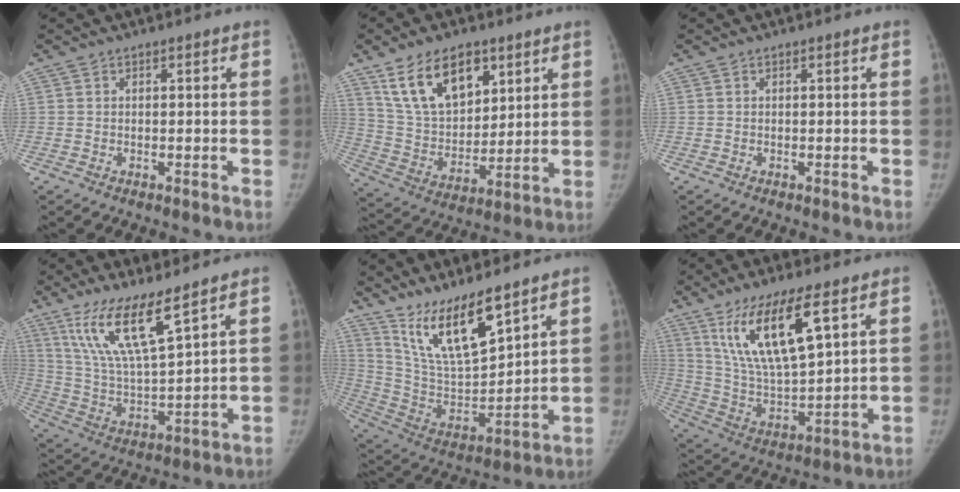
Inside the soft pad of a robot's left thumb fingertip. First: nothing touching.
{"total": 16.2, "force": [9.0, 9.3, 9.8], "torque": [-0.135, -0.039, 0.179]}
{"total": 0.0}
{"total": 13.8, "force": [9.0, 2.4, 10.3], "torque": [-0.195, -0.052, 0.190]}
{"total": 15.4, "force": [11.1, 4.0, 9.9], "torque": [-0.156, -0.066, 0.225]}
{"total": 17.4, "force": [8.8, 5.2, 14.1], "torque": [-0.252, -0.038, 0.176]}